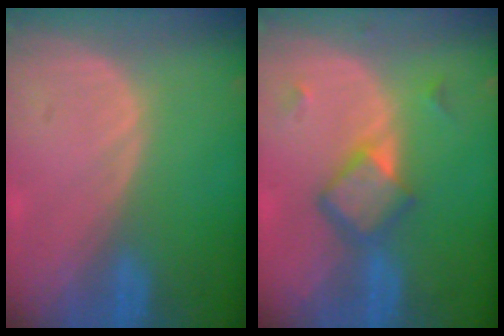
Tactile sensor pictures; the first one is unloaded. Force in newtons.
{"total": 5.8, "press": 5.1, "slide": 2.7}